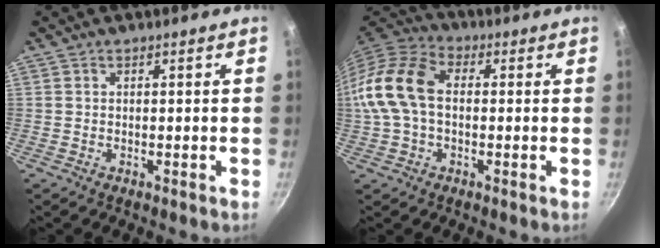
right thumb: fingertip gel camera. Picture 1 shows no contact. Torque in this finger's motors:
{"motor_torque": [0.46, 1.00, 0.88, -0.84, 0.46]}